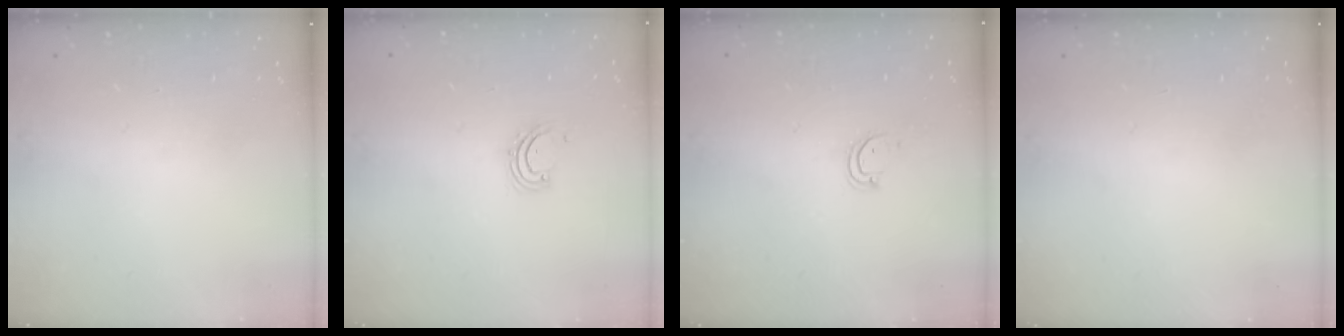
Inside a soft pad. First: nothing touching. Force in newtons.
{"total": 2.9, "press": 2.9, "slide": 0.4}
{"total": 3.5, "press": 3.5, "slide": 0.4}
{"total": 0.0}